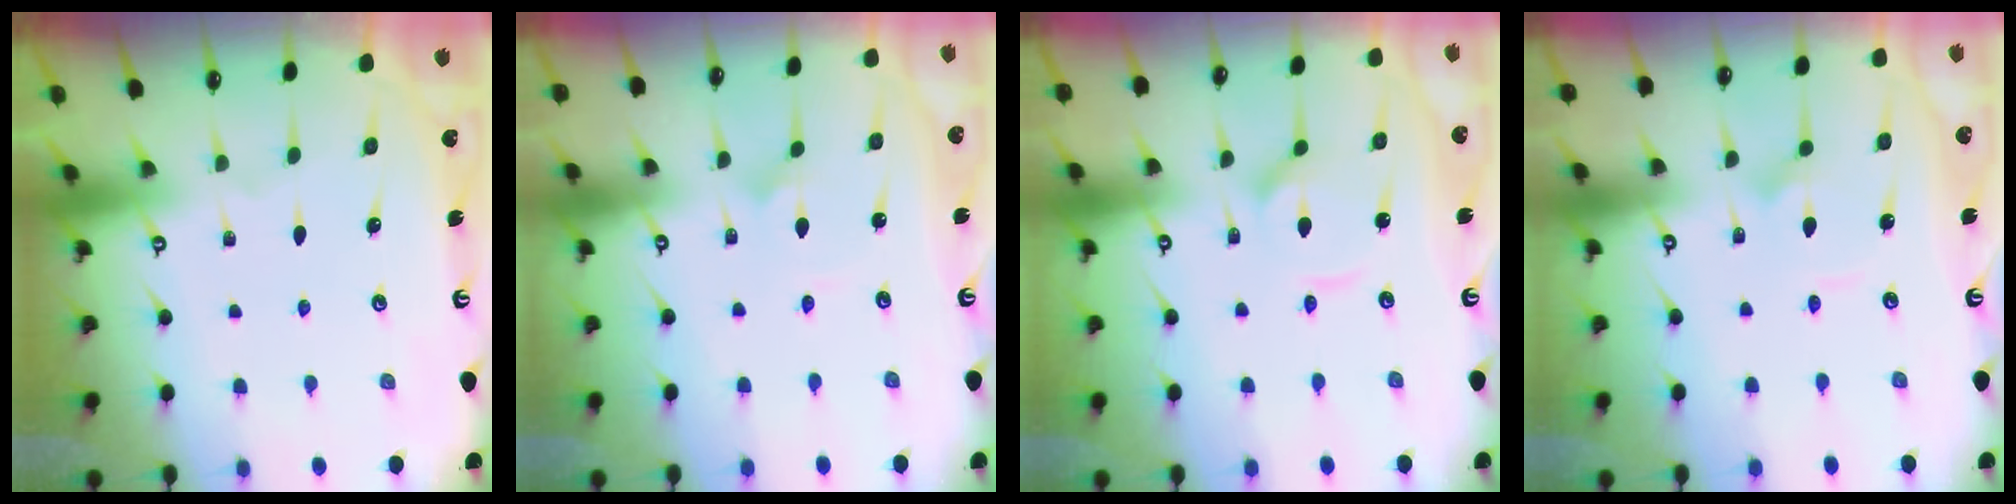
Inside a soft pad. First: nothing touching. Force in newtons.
{"total": 1.5, "press": 1.5, "slide": 0.1}
{"total": 6.1, "press": 6.1, "slide": 0.6}
{"total": 3.8, "press": 3.8, "slide": 0.3}